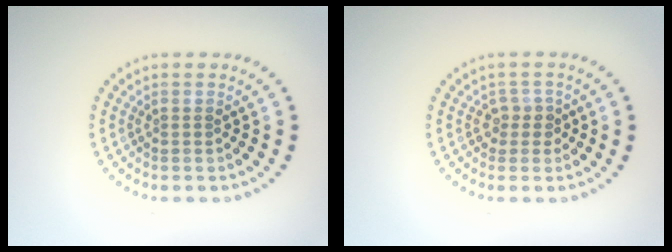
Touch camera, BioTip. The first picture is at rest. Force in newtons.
{"total": 1.6, "press": 1.3, "slide": 1.0}